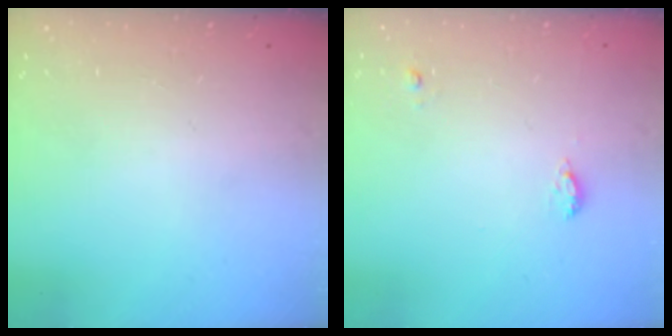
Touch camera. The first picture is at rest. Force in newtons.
{"total": 5.3, "press": 5.0, "slide": 1.7}